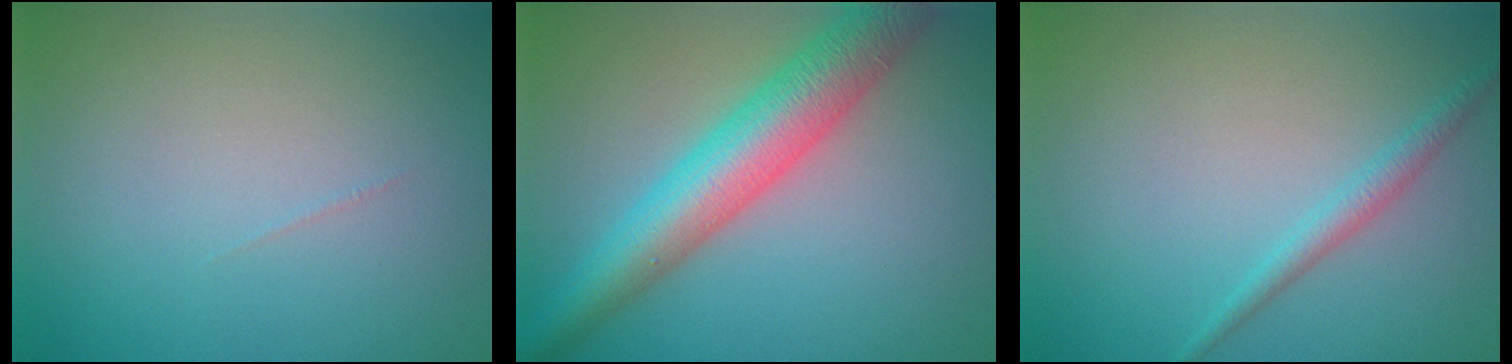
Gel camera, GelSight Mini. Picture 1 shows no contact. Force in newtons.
{"total": 7.5, "press": 7.5, "slide": 0.1}
{"total": 1.6, "press": 1.6, "slide": 0.0}